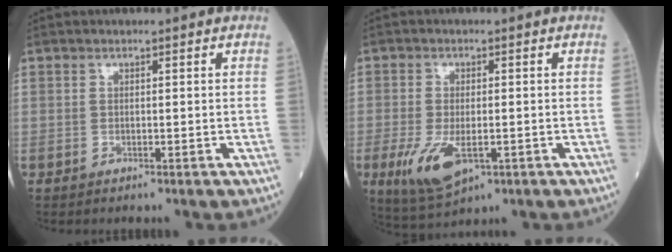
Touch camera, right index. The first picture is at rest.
{"total": 7.6, "force": [-2.6, 3.1, 6.5], "torque": [-0.131, -0.018, -0.035]}